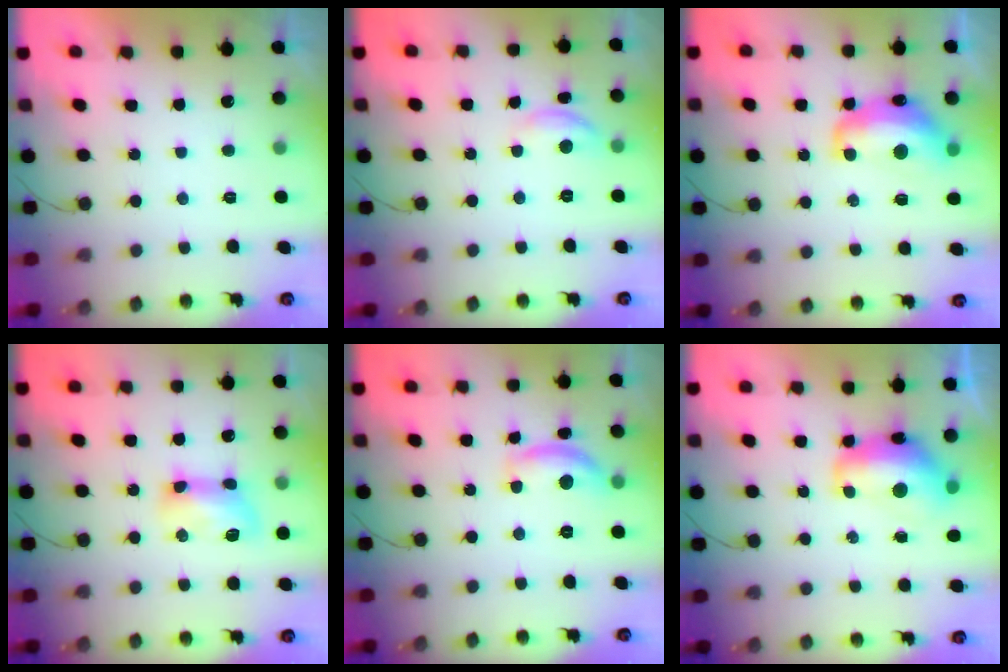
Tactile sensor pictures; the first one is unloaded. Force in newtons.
{"total": 6.9, "press": 6.9, "slide": 0.5}
{"total": 13.4, "press": 13.4, "slide": 1.0}
{"total": 9.4, "press": 9.4, "slide": 0.7}
{"total": 11.6, "press": 11.5, "slide": 0.7}
{"total": 11.9, "press": 11.8, "slide": 1.4}